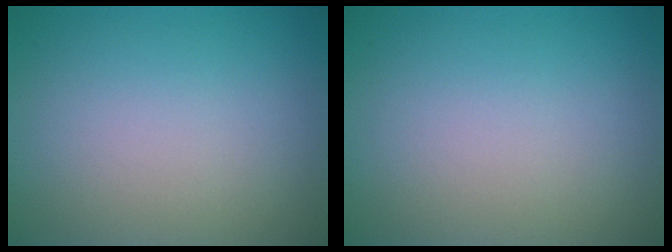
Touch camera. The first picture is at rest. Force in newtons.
{"total": 0.0}